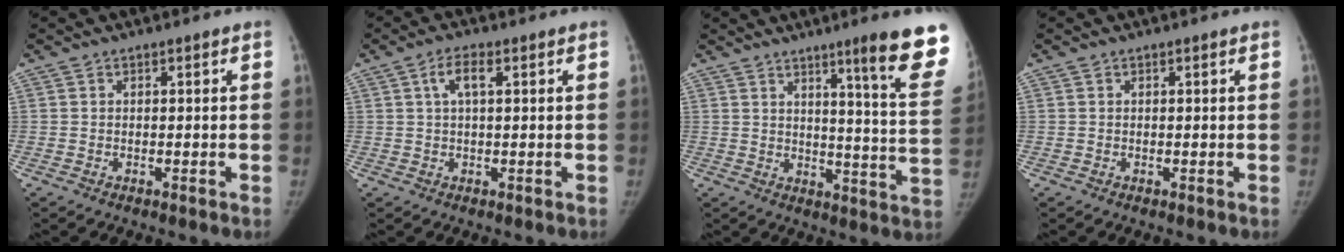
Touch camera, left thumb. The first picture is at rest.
{"total": 3.4, "force": [1.1, 1.3, 3.0], "torque": [-0.055, 0.006, 0.021]}
{"total": 17.3, "force": [11.0, 0.8, 13.4], "torque": [-0.148, -0.073, 0.139]}
{"total": 0.0}